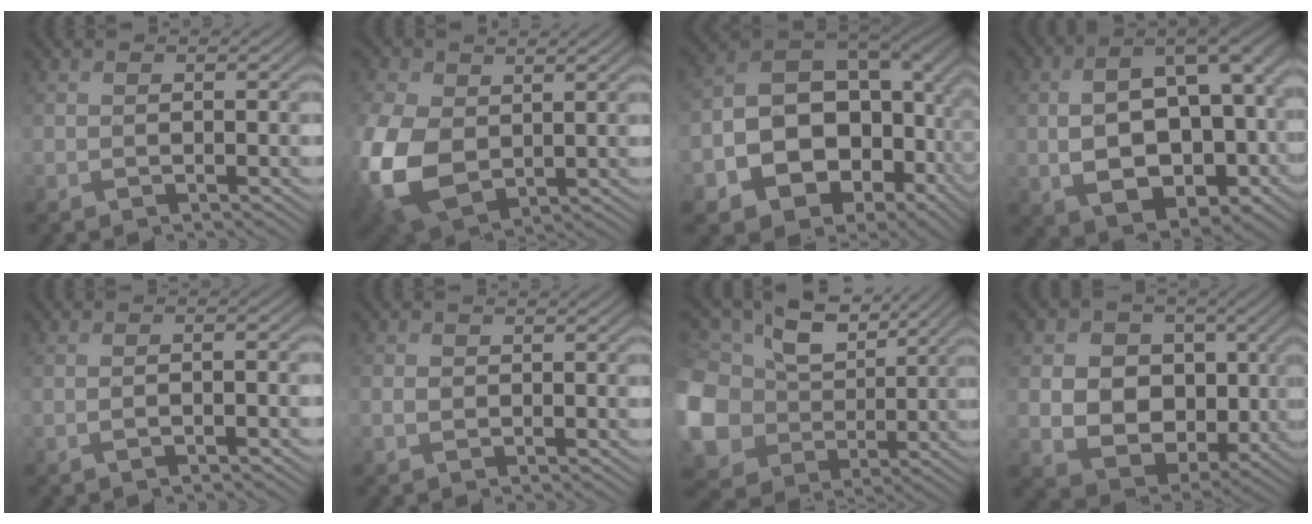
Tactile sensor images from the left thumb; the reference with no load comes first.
{"total": 11.8, "force": [-0.2, 8.2, 8.5], "torque": [-0.260, -0.016, -0.001]}
{"total": 17.8, "force": [-2.8, 13.0, 11.8], "torque": [-0.220, -0.044, -0.017]}
{"total": 14.1, "force": [-1.3, 8.9, 10.9], "torque": [-0.198, -0.017, -0.010]}
{"total": 2.2, "force": [-0.8, 0.4, 2.0], "torque": [-0.036, 0.003, -0.016]}
{"total": 1.1, "force": [0.0, 1.0, 0.5], "torque": [-0.013, -0.002, -0.002]}
{"total": 15.2, "force": [3.4, 12.0, 8.7], "torque": [-0.254, -0.002, 0.070]}
{"total": 10.2, "force": [0.6, 8.4, 5.8], "torque": [-0.140, -0.016, 0.010]}